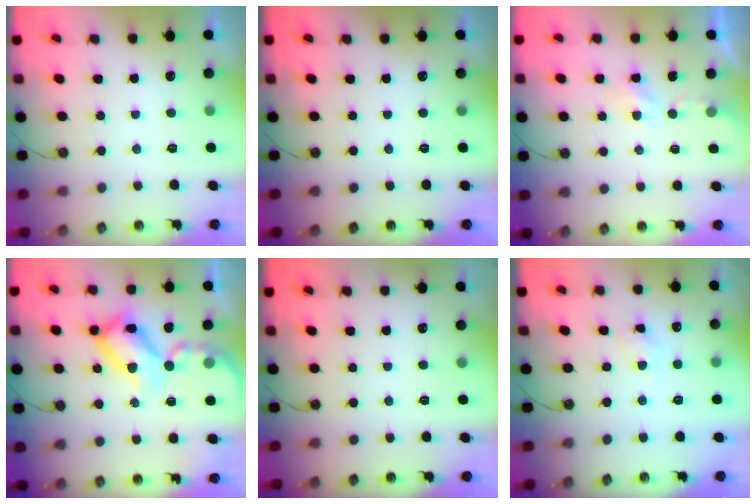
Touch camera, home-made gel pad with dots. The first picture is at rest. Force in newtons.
{"total": 0.0}
{"total": 2.2, "press": 2.1, "slide": 0.4}
{"total": 17.7, "press": 17.7, "slide": 1.7}
{"total": 0.0}
{"total": 5.0, "press": 4.9, "slide": 0.8}